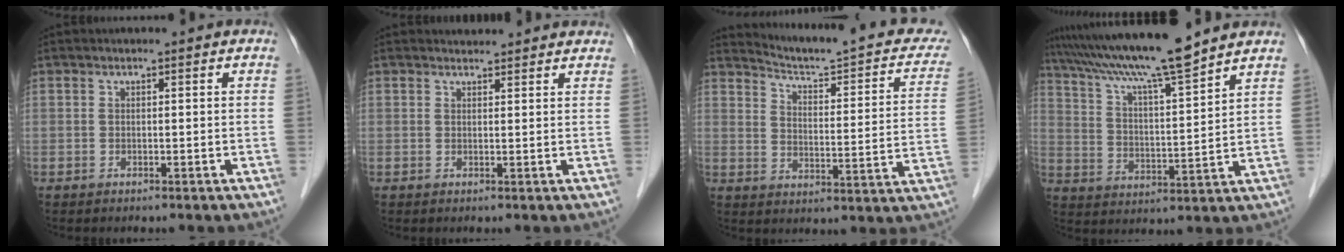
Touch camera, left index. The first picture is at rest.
{"total": 3.9, "force": [3.8, 0.8, 0.4], "torque": [-0.009, 0.016, 0.040]}
{"total": 18.0, "force": [16.3, 3.0, 7.0], "torque": [-0.085, -0.036, 0.199]}
{"total": 14.7, "force": [12.7, -0.7, 7.5], "torque": [-0.136, 0.008, 0.213]}